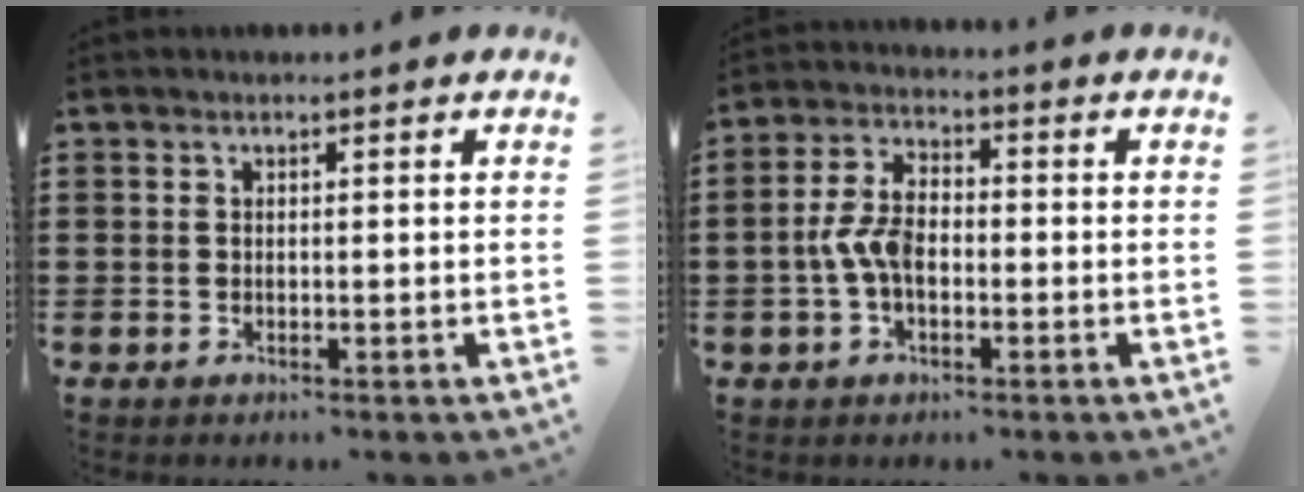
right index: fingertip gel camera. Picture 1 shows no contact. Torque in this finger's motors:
{"motor_torque": [1.59, 0.55, 0.75, 0.16]}